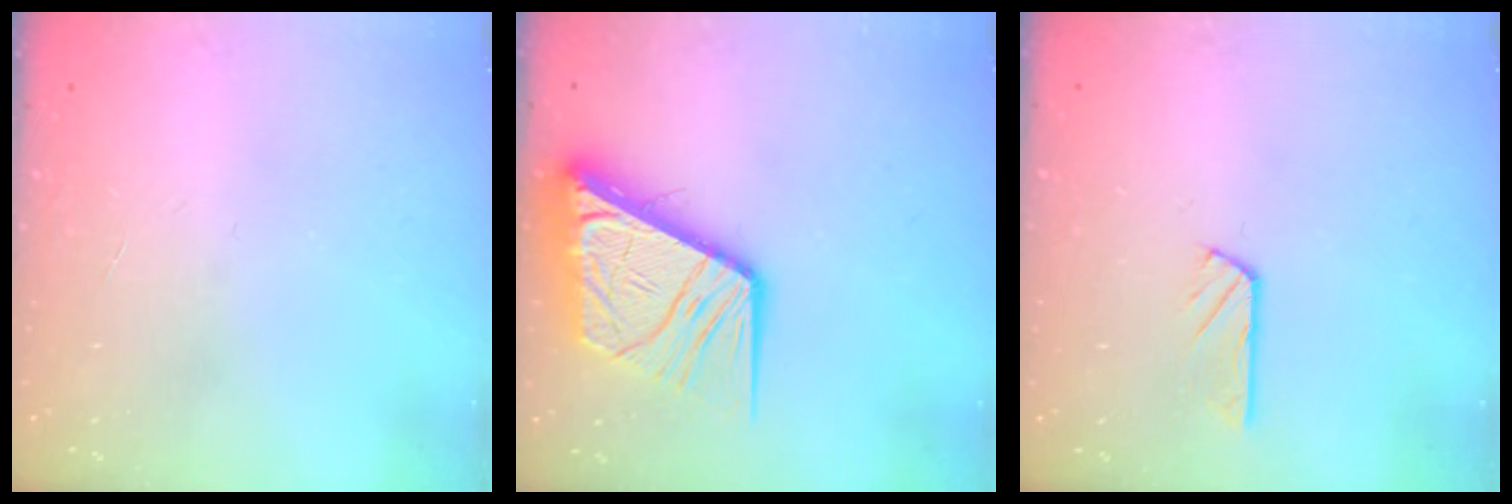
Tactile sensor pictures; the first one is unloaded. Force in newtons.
{"total": 16.5, "press": 16.3, "slide": 2.0}
{"total": 2.9, "press": 2.9, "slide": 0.1}